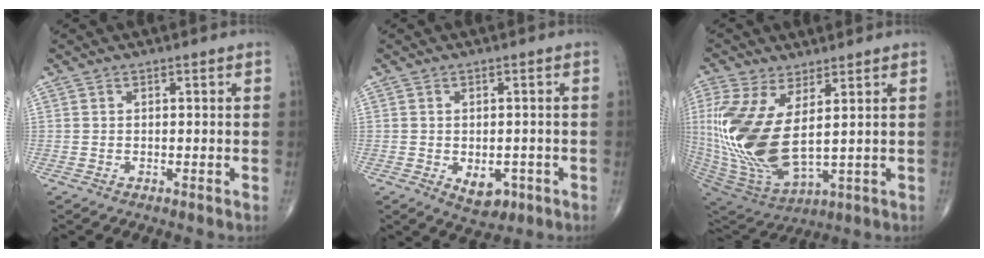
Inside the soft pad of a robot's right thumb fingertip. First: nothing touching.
{"total": 5.2, "force": [-1.7, 3.2, 3.6], "torque": [-0.037, 0.003, -0.013]}
{"total": 20.1, "force": [3.0, 9.2, 17.6], "torque": [-0.401, -0.035, 0.074]}